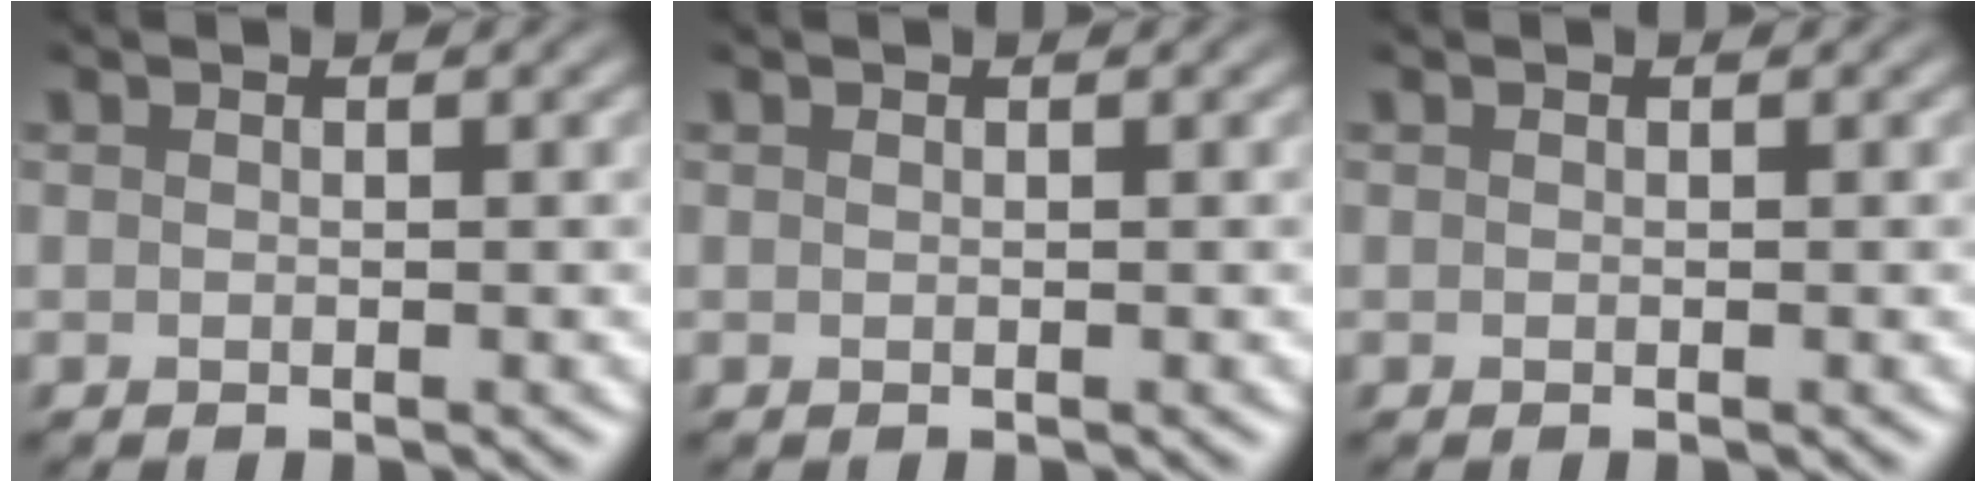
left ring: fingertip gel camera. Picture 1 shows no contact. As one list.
[{"total": 0.0}, {"total": 0.0}]